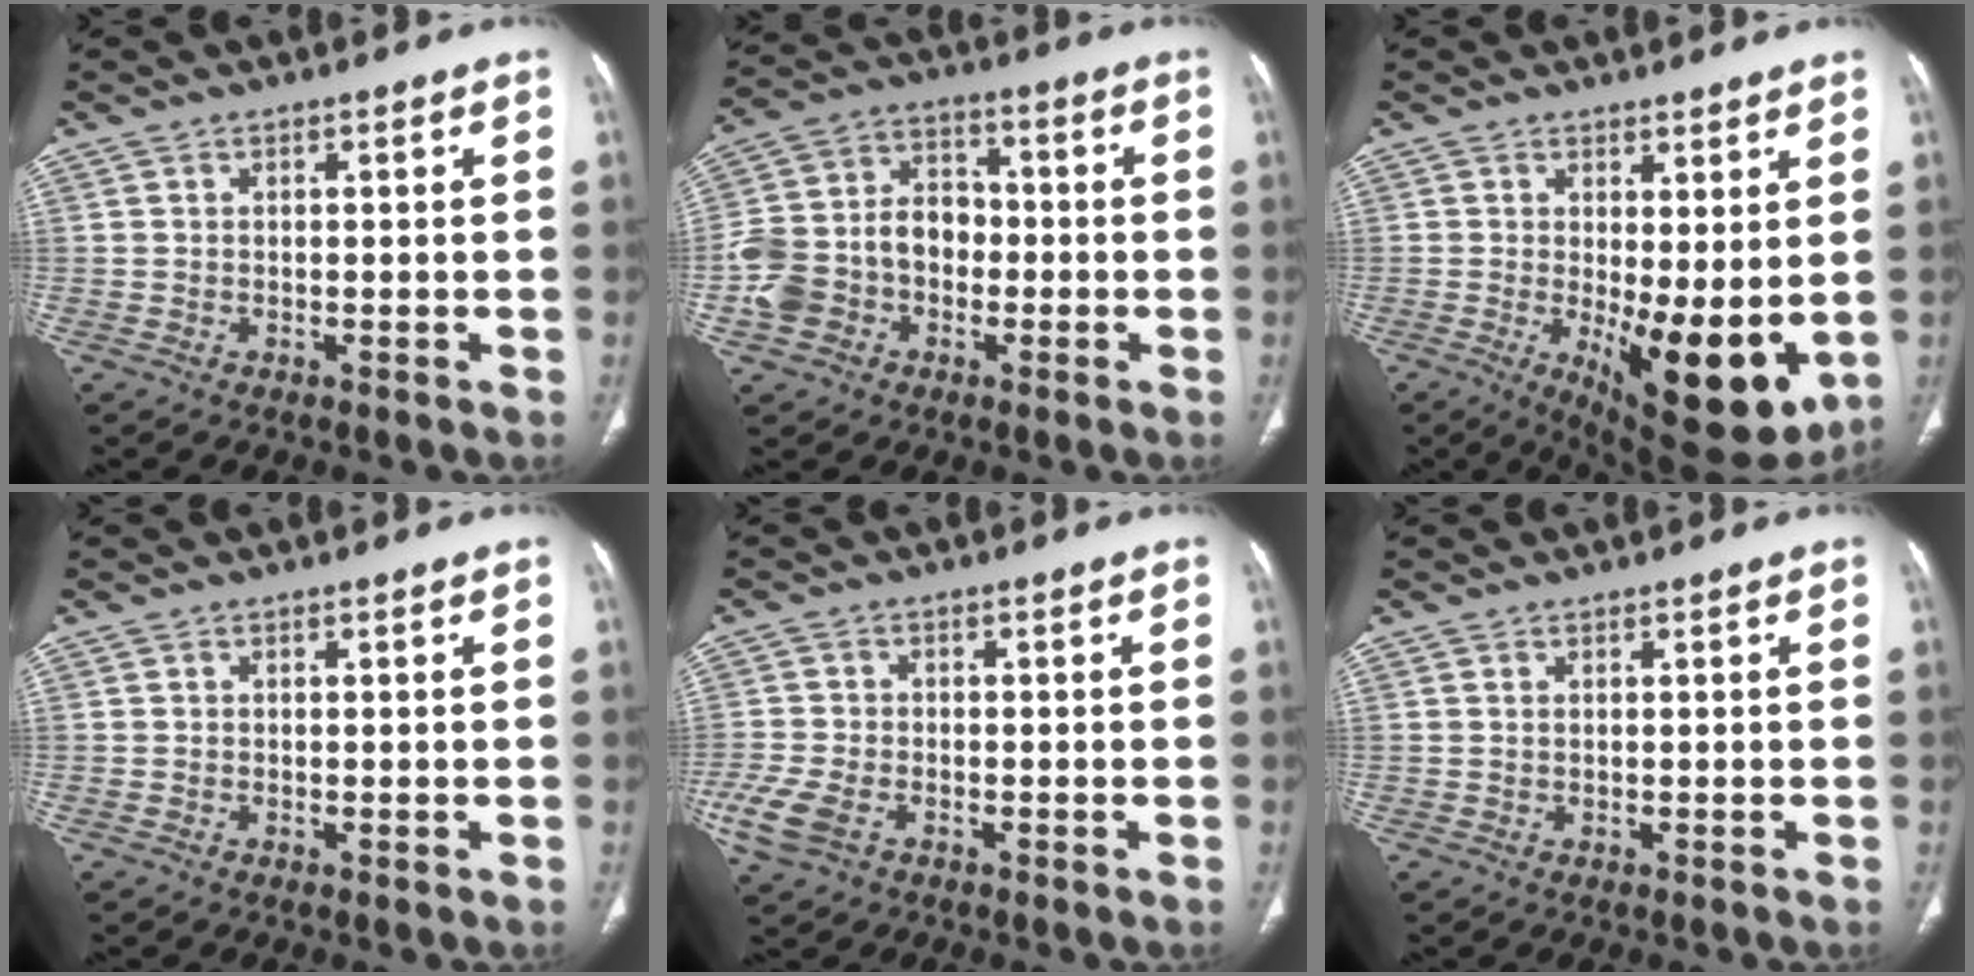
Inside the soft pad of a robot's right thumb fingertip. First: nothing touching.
{"total": 13.2, "force": [-3.4, 10.5, 7.1], "torque": [-0.121, 0.050, -0.068]}
{"total": 13.1, "force": [-1.1, 5.1, 12.0], "torque": [-0.164, -0.032, 0.000]}
{"total": 0.0}
{"total": 6.6, "force": [-2.8, 4.0, 4.4], "torque": [-0.113, 0.001, -0.053]}
{"total": 0.0}